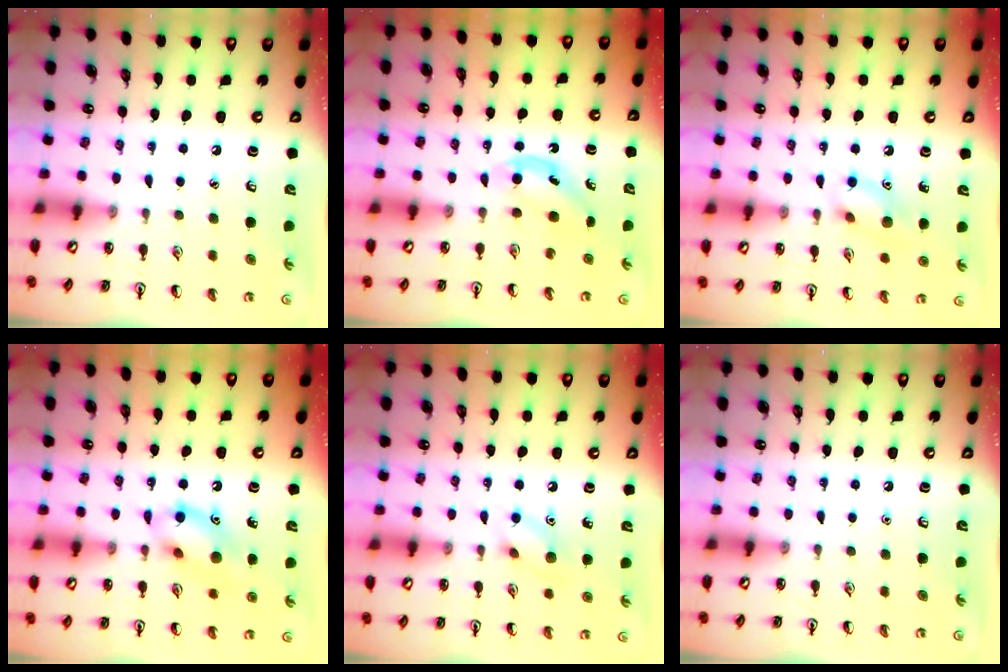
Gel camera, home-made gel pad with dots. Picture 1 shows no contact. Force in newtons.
{"total": 4.5, "press": 4.2, "slide": 1.5}
{"total": 9.4, "press": 9.4, "slide": 0.9}
{"total": 12.6, "press": 12.5, "slide": 1.6}
{"total": 8.1, "press": 8.0, "slide": 0.7}
{"total": 0.0}